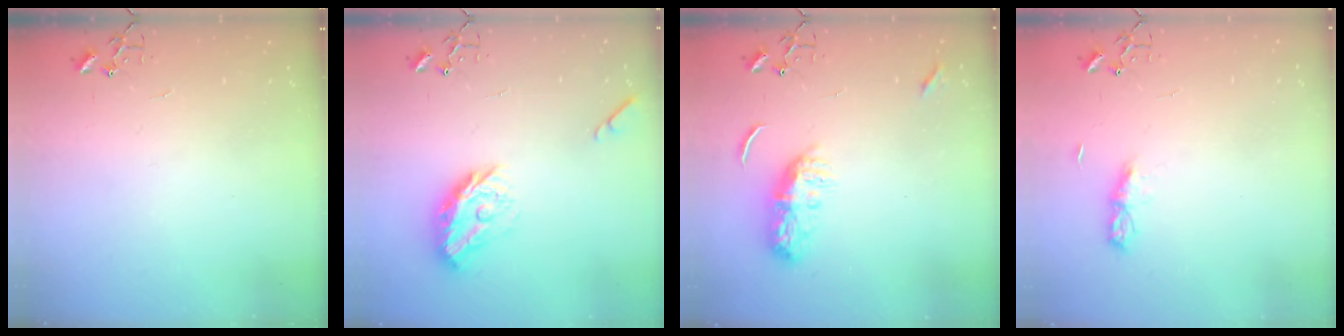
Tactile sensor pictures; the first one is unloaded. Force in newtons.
{"total": 13.8, "press": 13.8, "slide": 0.6}
{"total": 9.6, "press": 9.6, "slide": 0.5}
{"total": 5.1, "press": 5.1, "slide": 0.6}